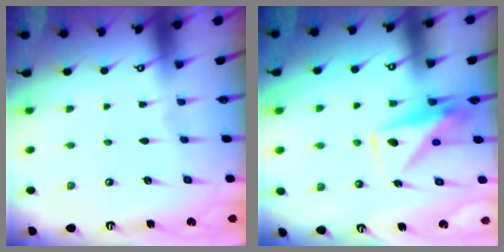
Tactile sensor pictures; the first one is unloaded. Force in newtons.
{"total": 10.7, "press": 10.6, "slide": 0.5}